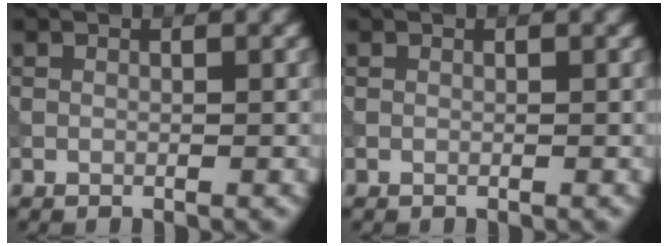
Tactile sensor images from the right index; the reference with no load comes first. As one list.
[{"total": 0.0}]